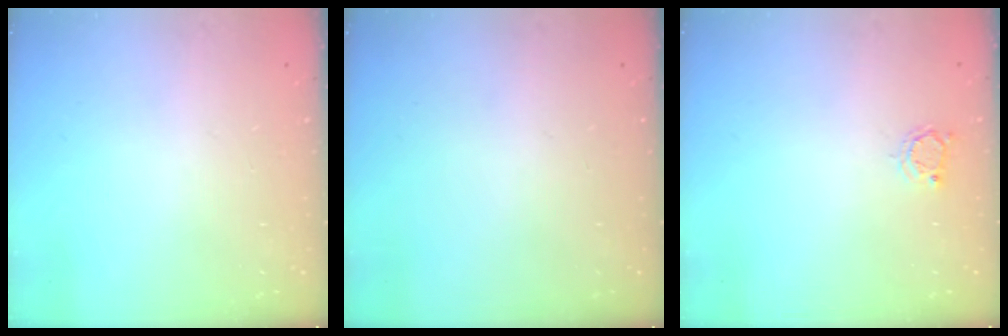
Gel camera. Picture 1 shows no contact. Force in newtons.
{"total": 0.0}
{"total": 3.0, "press": 3.0, "slide": 0.4}